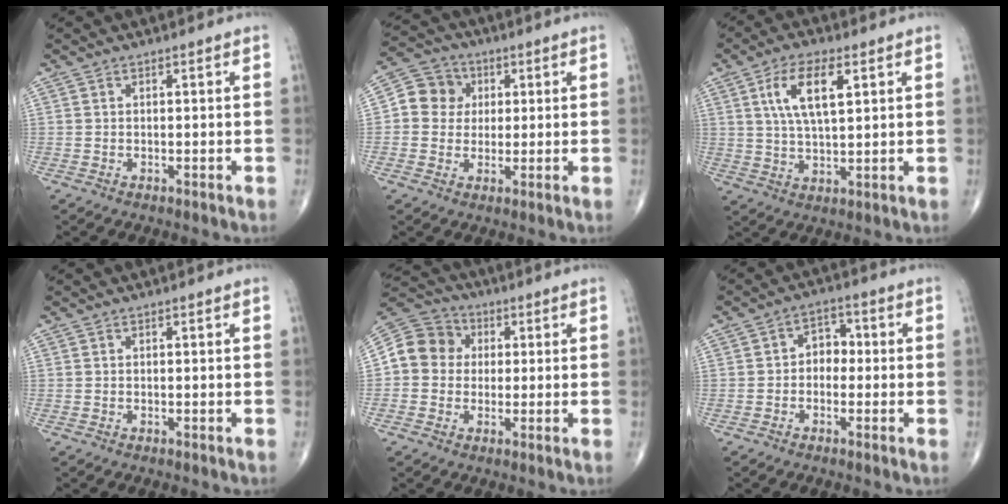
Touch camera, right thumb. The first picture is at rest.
{"total": 7.7, "force": [1.1, 7.2, 2.5], "torque": [-0.014, 0.009, 0.008]}
{"total": 9.8, "force": [3.4, 3.9, 8.3], "torque": [-0.153, -0.007, 0.066]}
{"total": 0.0}
{"total": 9.6, "force": [0.8, 8.8, 3.9], "torque": [-0.055, 0.022, 0.001]}
{"total": 4.4, "force": [-0.5, 3.4, 2.8], "torque": [-0.019, 0.020, -0.020]}